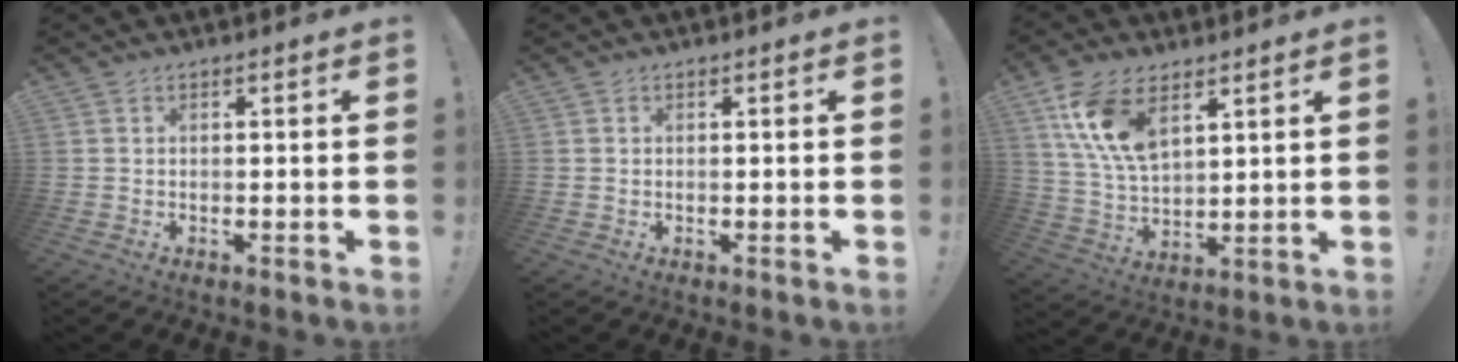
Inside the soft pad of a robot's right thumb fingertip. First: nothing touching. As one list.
[{"total": 1.1, "force": [0.7, 0.7, -0.4], "torque": [0.015, 0.000, 0.011]}, {"total": 14.1, "force": [7.7, 7.4, 9.2], "torque": [-0.193, -0.024, 0.147]}]